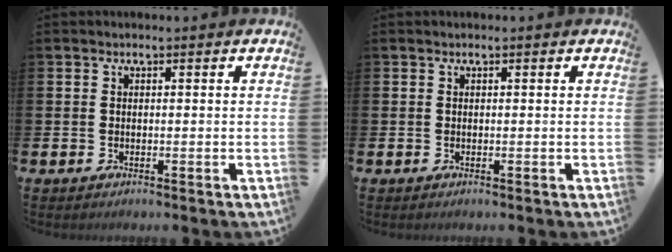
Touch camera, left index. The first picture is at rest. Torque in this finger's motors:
{"motor_torque": [0.99, -1.14, 0.29, 0.06]}